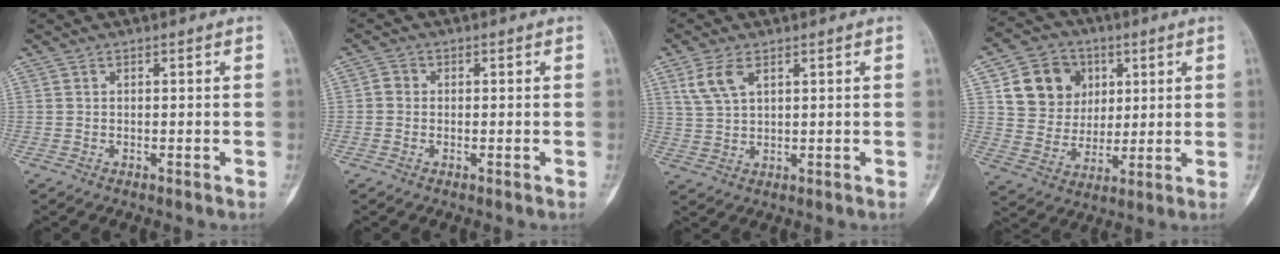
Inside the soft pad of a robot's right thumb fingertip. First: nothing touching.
{"total": 1.7, "force": [-0.2, 1.5, 0.8], "torque": [-0.008, 0.004, -0.009]}
{"total": 5.4, "force": [2.7, 2.6, 3.9], "torque": [-0.086, 0.000, 0.062]}
{"total": 13.2, "force": [4.4, 11.4, 5.0], "torque": [-0.048, -0.006, 0.082]}